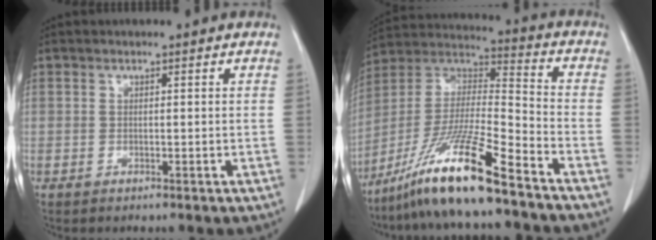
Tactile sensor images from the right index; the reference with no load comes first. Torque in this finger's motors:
{"motor_torque": [1.09, -1.05, 0.60, 0.21]}